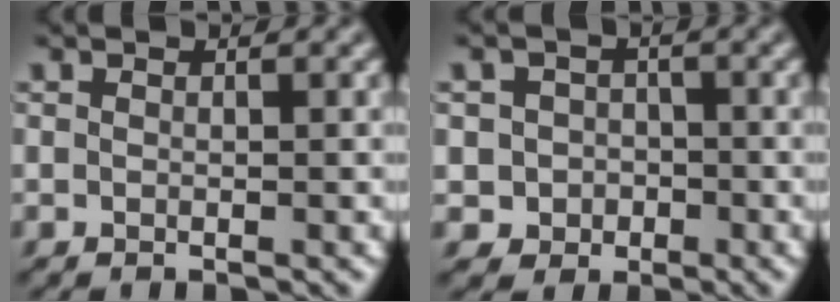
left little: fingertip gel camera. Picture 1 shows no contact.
{"total": 3.1, "force": [-0.7, 2.9, 0.5], "torque": [0.011, 0.008, -0.026]}